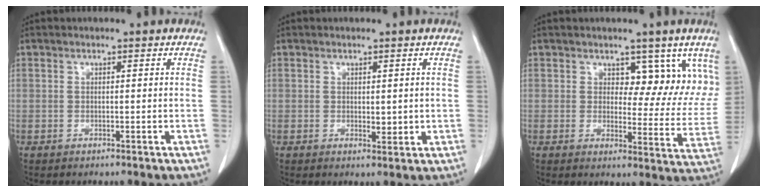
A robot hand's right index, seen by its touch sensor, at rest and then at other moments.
{"total": 2.0, "force": [0.2, 1.1, 1.6], "torque": [-0.019, -0.005, 0.007]}
{"total": 8.6, "force": [5.4, 4.7, 4.8], "torque": [-0.034, -0.012, 0.067]}